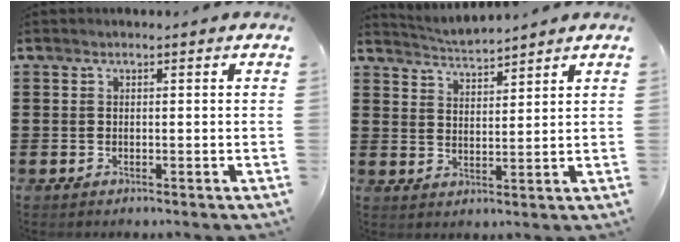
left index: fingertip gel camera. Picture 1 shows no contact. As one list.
[{"total": 3.1, "force": [3.0, -0.4, -0.1], "torque": [-0.009, -0.016, 0.053]}]